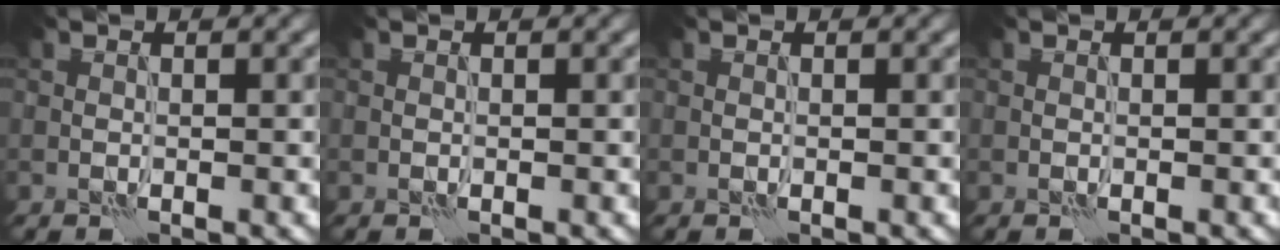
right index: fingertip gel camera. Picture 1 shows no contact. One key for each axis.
{"total": 0.0}
{"total": 0.0}
{"total": 0.0}